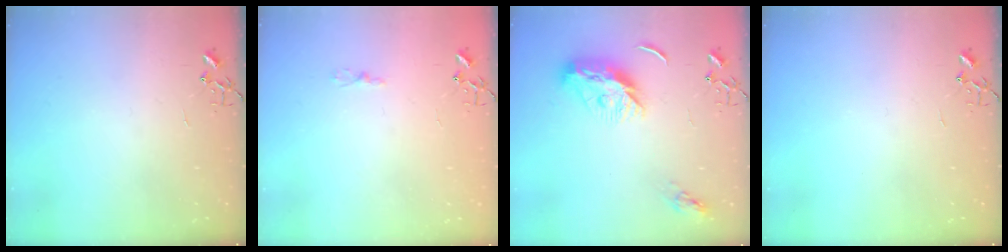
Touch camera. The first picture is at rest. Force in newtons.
{"total": 3.1, "press": 3.1, "slide": 0.3}
{"total": 12.7, "press": 12.7, "slide": 0.3}
{"total": 0.0}